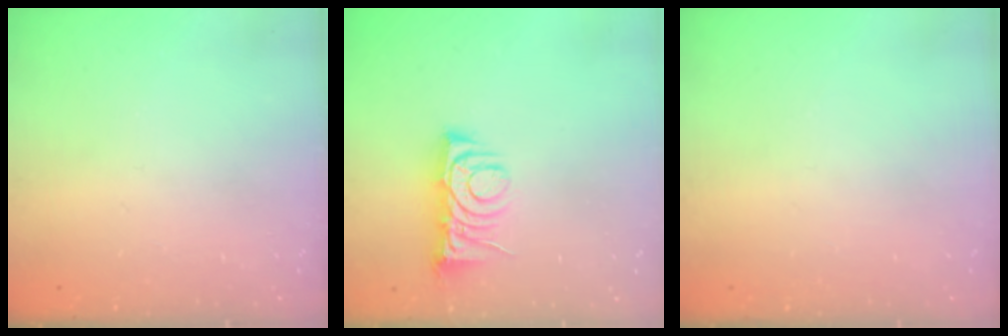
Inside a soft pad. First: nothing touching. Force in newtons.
{"total": 7.1, "press": 7.0, "slide": 1.0}
{"total": 0.0}